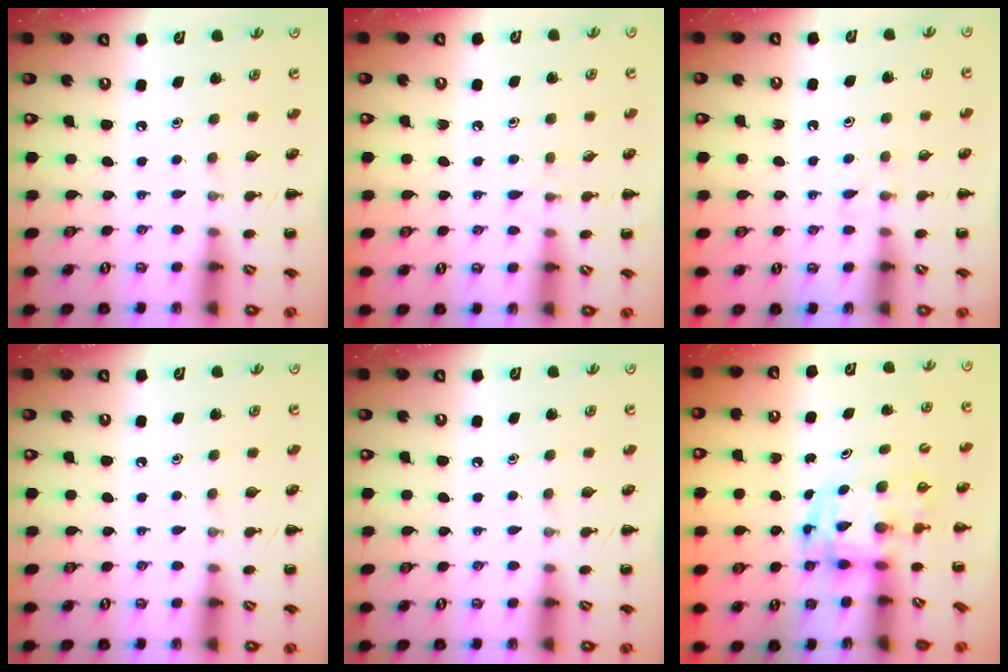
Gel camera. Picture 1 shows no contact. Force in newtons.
{"total": 5.2, "press": 5.0, "slide": 1.2}
{"total": 3.0, "press": 2.7, "slide": 1.2}
{"total": 0.0}
{"total": 0.0}
{"total": 3.4, "press": 3.4, "slide": 0.6}